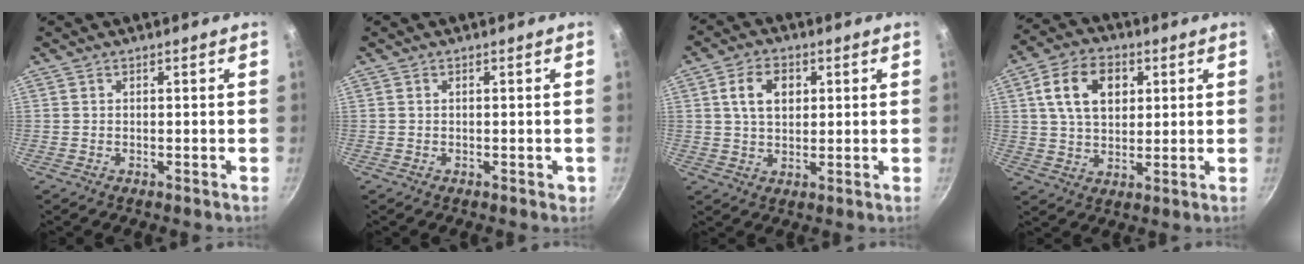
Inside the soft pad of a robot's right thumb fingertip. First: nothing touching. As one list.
[{"total": 1.4, "force": [-0.2, 0.8, 1.1], "torque": [-0.009, 0.002, -0.001]}, {"total": 7.4, "force": [2.0, 5.0, 5.1], "torque": [-0.073, 0.004, 0.032]}, {"total": 11.9, "force": [3.5, 8.1, 8.0], "torque": [-0.122, 0.005, 0.055]}]